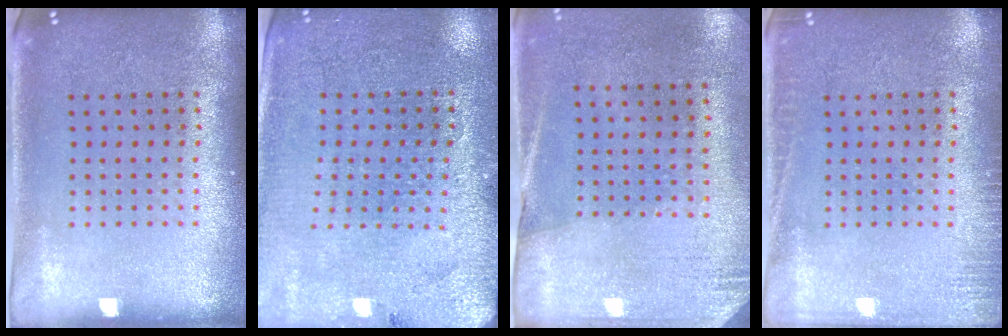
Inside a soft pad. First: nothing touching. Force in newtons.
{"total": 2.8, "press": 2.8, "slide": 0.5}
{"total": 2.6, "press": 2.3, "slide": 1.4}
{"total": 1.9, "press": 1.9, "slide": 0.4}